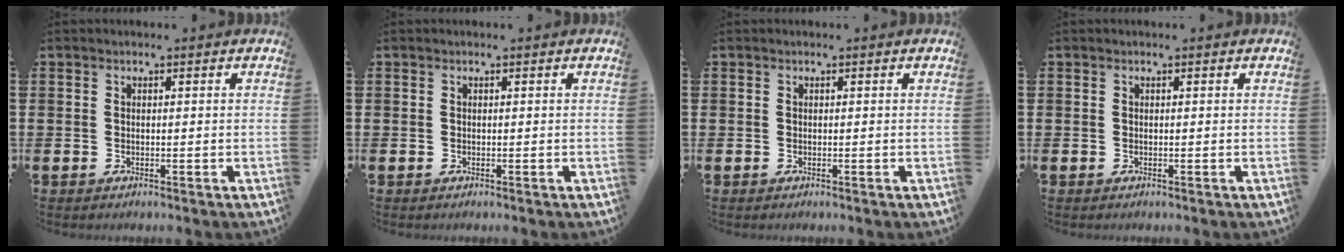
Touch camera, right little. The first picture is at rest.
{"total": 0.0}
{"total": 0.0}
{"total": 0.0}